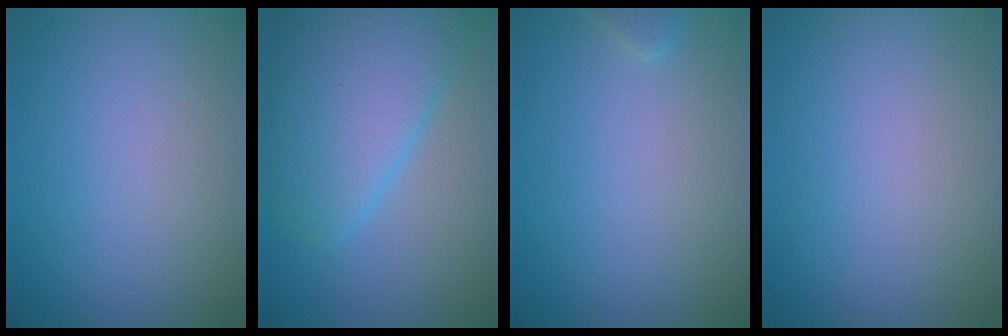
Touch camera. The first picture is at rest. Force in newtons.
{"total": 6.9, "press": 6.9, "slide": 0.2}
{"total": 0.7, "press": 0.7, "slide": 0.0}
{"total": 0.0}